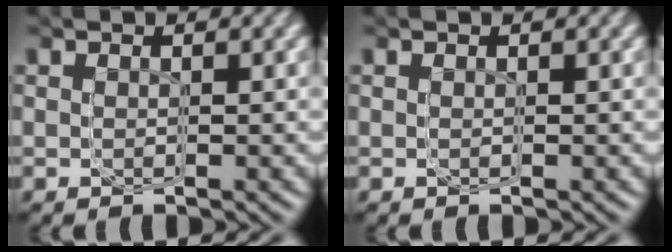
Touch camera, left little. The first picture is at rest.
{"total": 0.0}